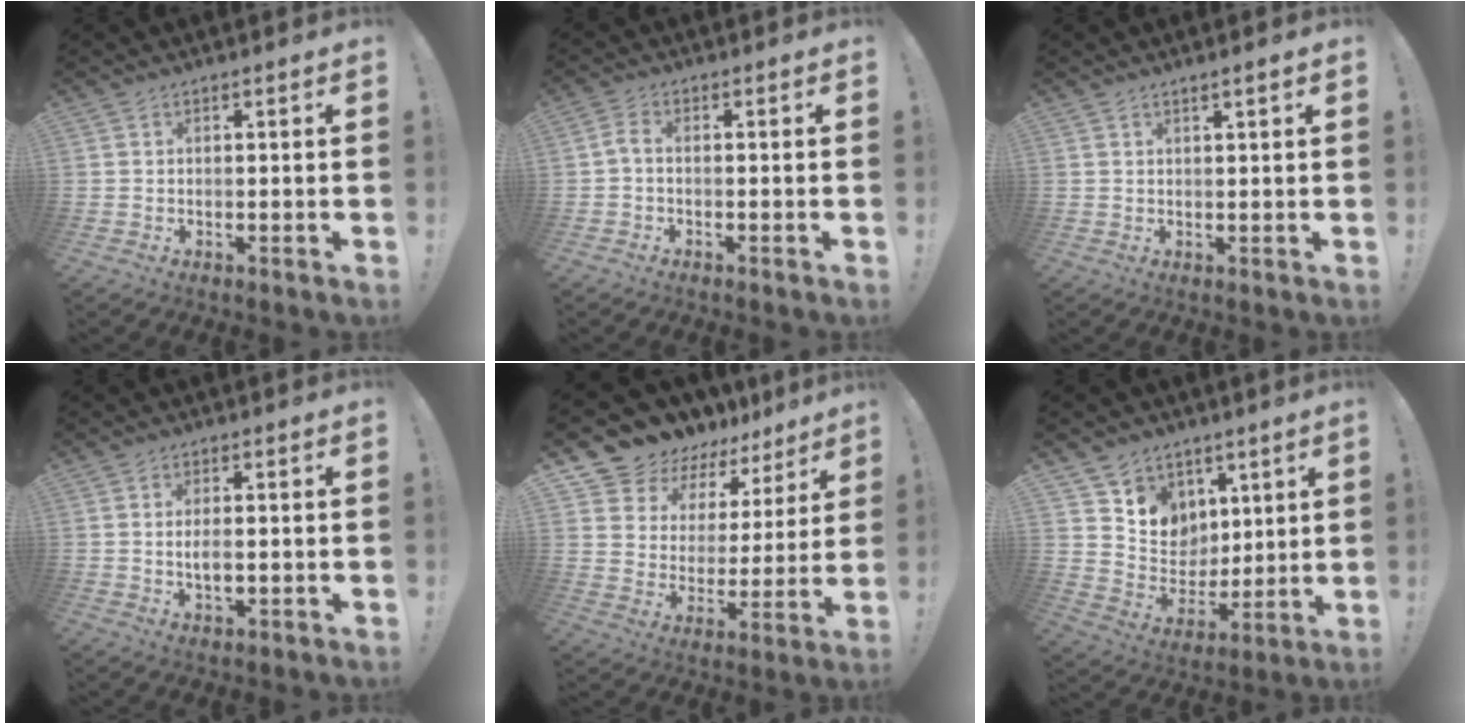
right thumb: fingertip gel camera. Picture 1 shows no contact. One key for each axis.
{"total": 1.8, "fx": 0.4, "fy": 1.1, "fz": 1.3, "tx": -0.021, "ty": 0.004, "tz": 0.006}
{"total": 1.6, "fx": 1.0, "fy": -0.2, "fz": 1.2, "tx": -0.017, "ty": -0.002, "tz": 0.016}
{"total": 4.0, "fx": -0.2, "fy": 2.0, "fz": 3.4, "tx": -0.061, "ty": 0.001, "tz": -0.005}
{"total": 10.3, "fx": 8.9, "fy": 5.2, "fz": 0.8, "tx": -0.038, "ty": -0.083, "tz": 0.169}
{"total": 9.0, "fx": 5.4, "fy": 7.1, "fz": 0.3, "tx": -0.017, "ty": -0.060, "tz": 0.115}